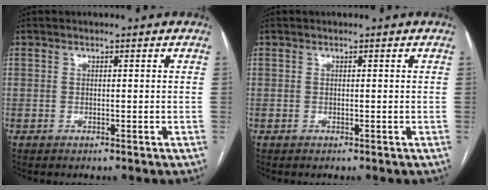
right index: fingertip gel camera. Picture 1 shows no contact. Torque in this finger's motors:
{"motor_torque": [-0.03, 0.02, 0.00, 0.01]}